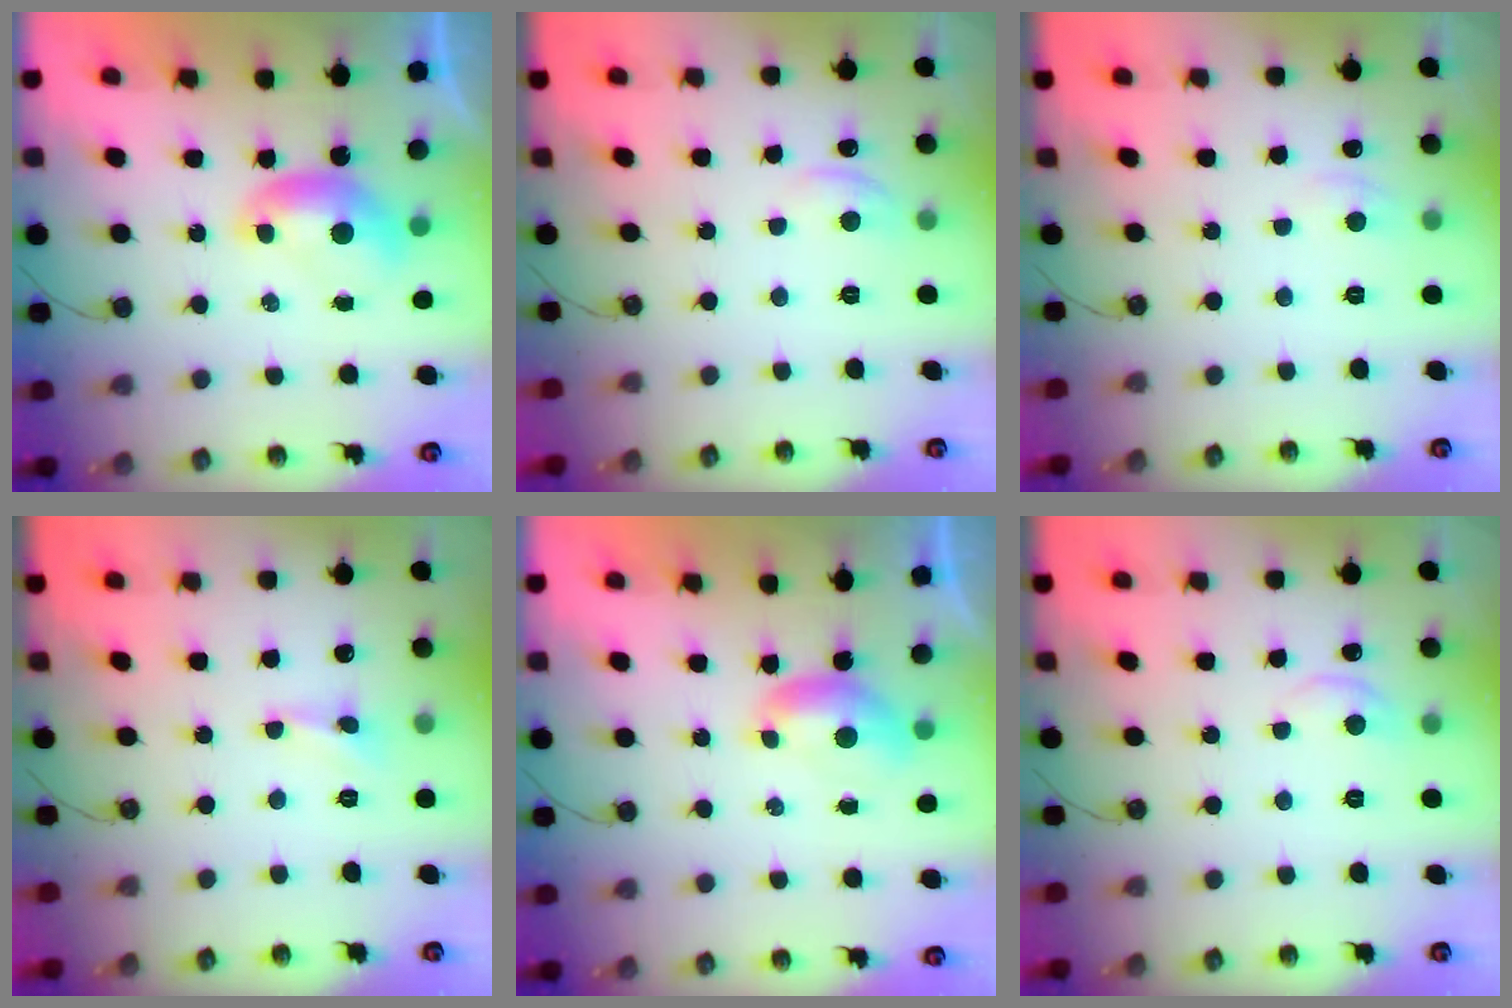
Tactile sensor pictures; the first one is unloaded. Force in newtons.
{"total": 1.8, "press": 1.7, "slide": 0.7}
{"total": 0.8, "press": 0.5, "slide": 0.6}
{"total": 1.1, "press": 1.0, "slide": 0.4}
{"total": 1.3, "press": 1.1, "slide": 0.6}
{"total": 1.1, "press": 1.0, "slide": 0.6}